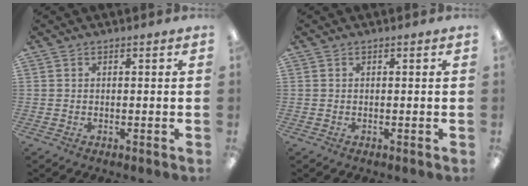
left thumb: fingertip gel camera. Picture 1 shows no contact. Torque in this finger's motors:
{"motor_torque": [0.00, 0.00, -0.18, 0.18, 0.00]}